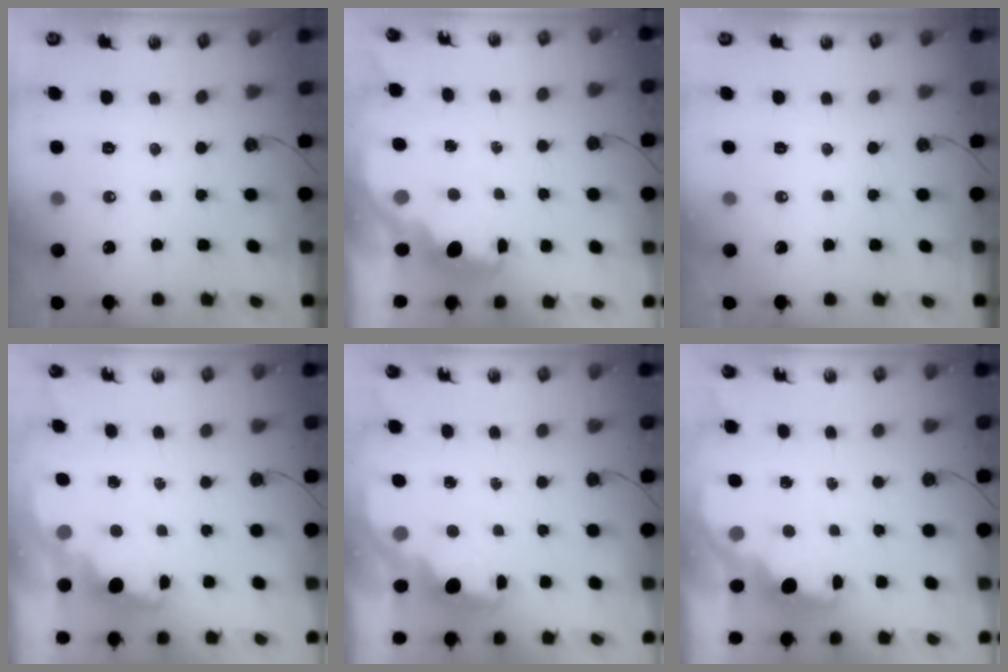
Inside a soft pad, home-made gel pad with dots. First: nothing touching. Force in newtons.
{"total": 3.7, "press": 3.7, "slide": 0.6}
{"total": 0.0}
{"total": 1.4, "press": 1.3, "slide": 0.6}
{"total": 2.2, "press": 2.1, "slide": 0.8}
{"total": 2.3, "press": 2.2, "slide": 0.7}